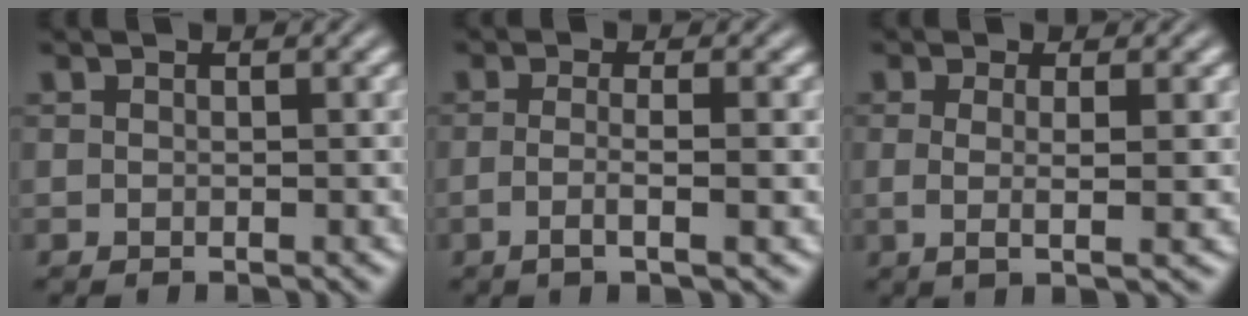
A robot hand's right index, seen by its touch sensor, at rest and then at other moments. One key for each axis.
{"total": 2.6, "fx": -1.0, "fy": -0.9, "fz": 2.2, "tx": -0.044, "ty": -0.010, "tz": -0.012}
{"total": 2.5, "fx": 0.2, "fy": -0.6, "fz": 2.4, "tx": -0.045, "ty": -0.013, "tz": 0.010}